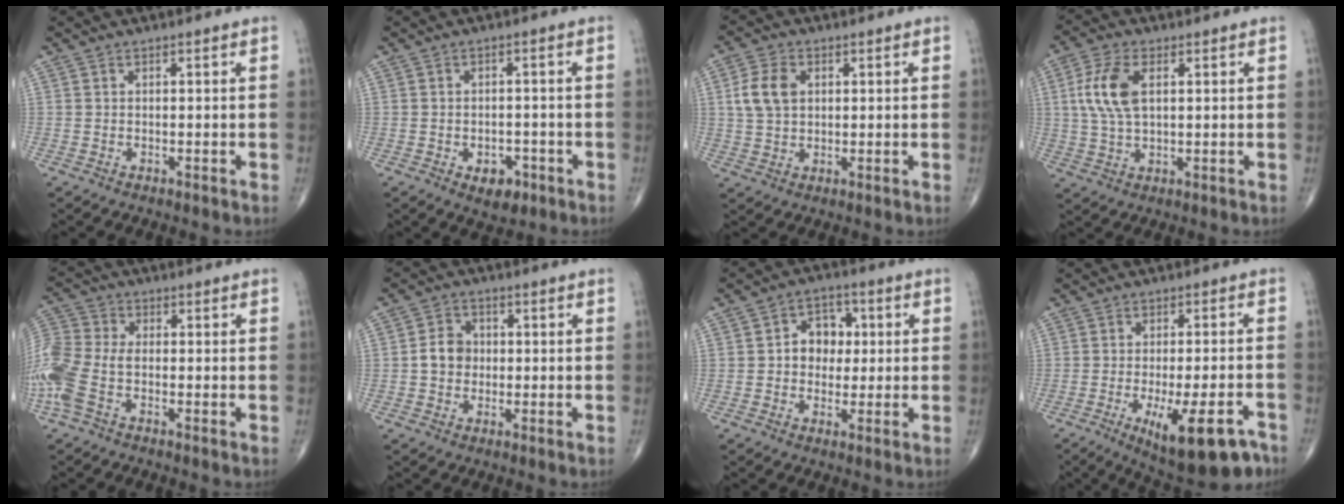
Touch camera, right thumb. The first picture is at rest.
{"total": 4.8, "force": [-2.2, 3.1, 3.0], "torque": [-0.022, 0.012, -0.025]}
{"total": 6.9, "force": [1.6, 4.8, 4.7], "torque": [-0.087, 0.002, 0.029]}
{"total": 8.8, "force": [2.0, 4.6, 7.3], "torque": [-0.163, 0.003, 0.039]}
{"total": 12.3, "force": [-3.3, 7.0, 9.6], "torque": [-0.254, 0.017, -0.068]}
{"total": 5.0, "force": [-0.2, 4.3, 2.5], "torque": [-0.031, 0.013, -0.010]}
{"total": 7.3, "force": [0.7, 5.9, 4.3], "torque": [-0.025, 0.013, 0.003]}
{"total": 14.7, "force": [-7.8, 4.9, 11.5], "torque": [-0.136, 0.020, -0.103]}